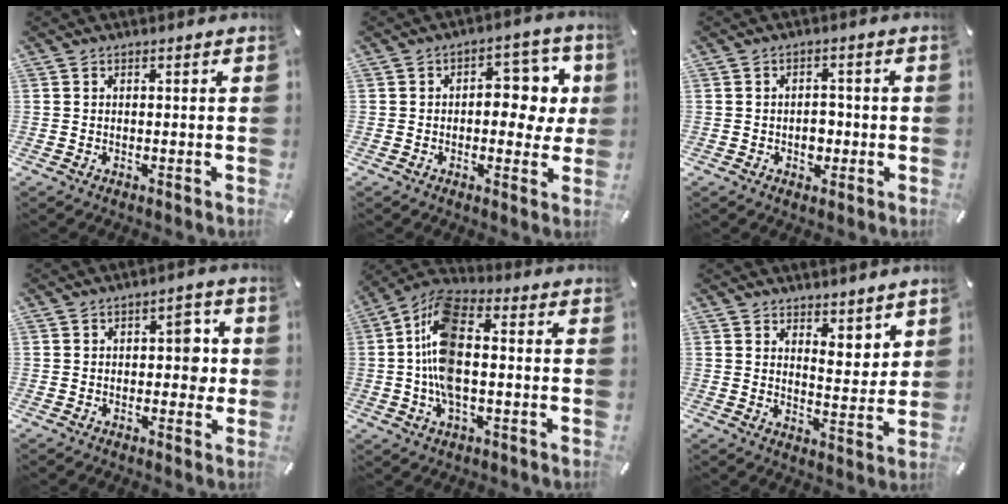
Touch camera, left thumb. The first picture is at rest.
{"total": 10.3, "force": [1.3, 6.3, 8.0], "torque": [-0.089, -0.005, 0.014]}
{"total": 4.0, "force": [-0.7, 3.1, 2.4], "torque": [-0.029, -0.002, -0.017]}
{"total": 6.0, "force": [0.1, 3.6, 4.7], "torque": [-0.049, 0.002, -0.010]}
{"total": 13.6, "force": [-0.8, 6.9, 11.7], "torque": [-0.252, 0.000, -0.015]}
{"total": 5.6, "force": [4.6, 3.0, 0.9], "torque": [0.001, -0.045, 0.081]}